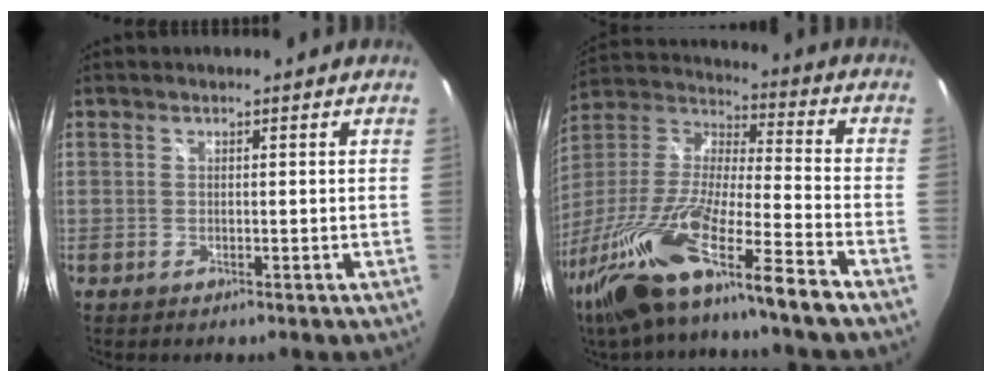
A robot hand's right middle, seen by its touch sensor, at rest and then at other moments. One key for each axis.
{"total": 23.7, "fx": -16.3, "fy": 1.3, "fz": 17.2, "tx": -0.327, "ty": -0.051, "tz": -0.300}